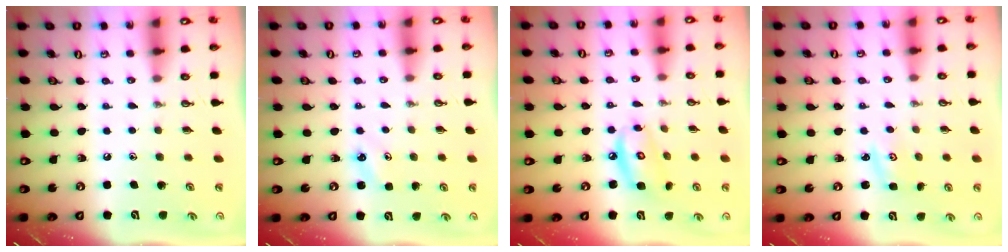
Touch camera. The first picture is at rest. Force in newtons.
{"total": 3.6, "press": 3.6, "slide": 0.3}
{"total": 8.6, "press": 8.5, "slide": 0.7}
{"total": 2.8, "press": 2.8, "slide": 0.3}